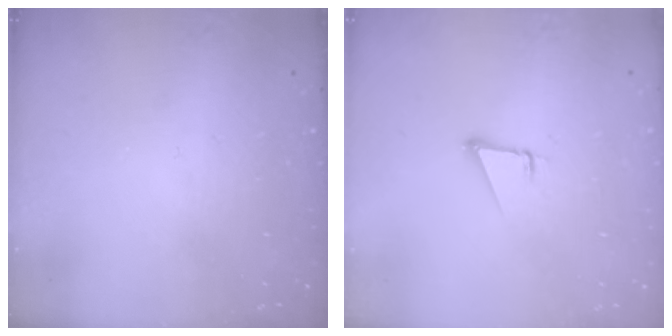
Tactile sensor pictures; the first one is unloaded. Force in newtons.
{"total": 1.9, "press": 1.9, "slide": 0.0}